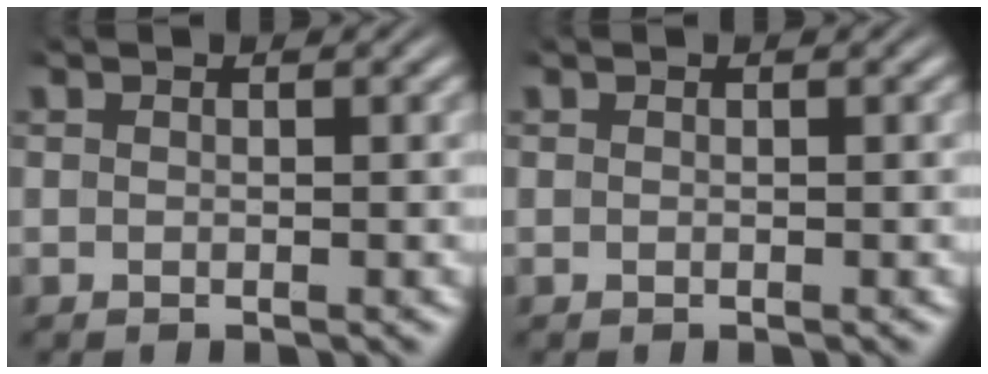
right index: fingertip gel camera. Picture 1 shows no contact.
{"total": 0.0}